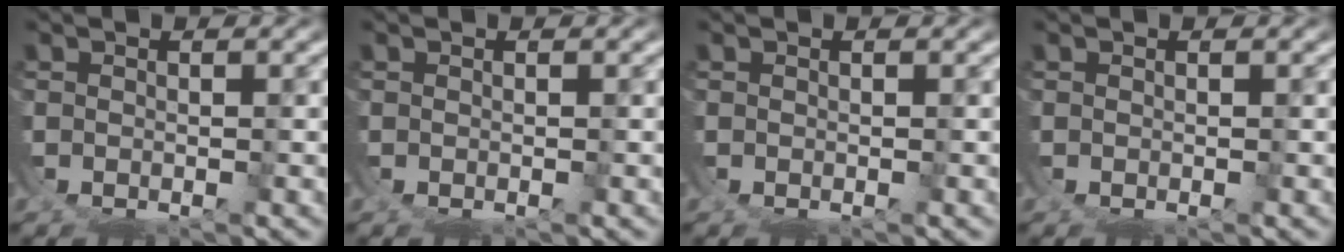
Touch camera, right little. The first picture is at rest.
{"total": 0.0}
{"total": 0.0}
{"total": 0.0}